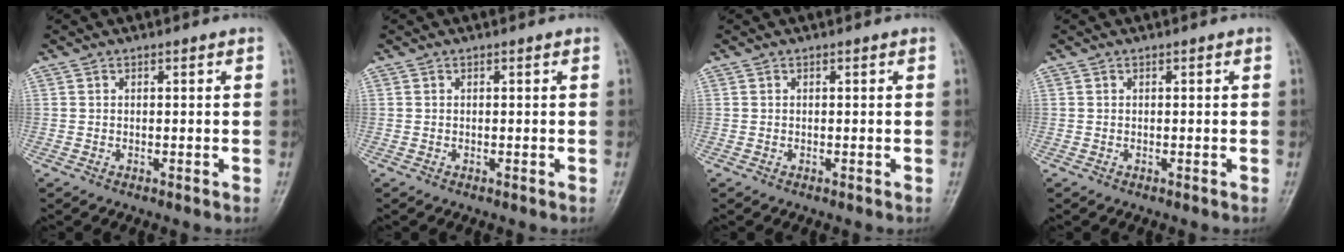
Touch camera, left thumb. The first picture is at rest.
{"total": 0.0}
{"total": 0.0}
{"total": 0.0}